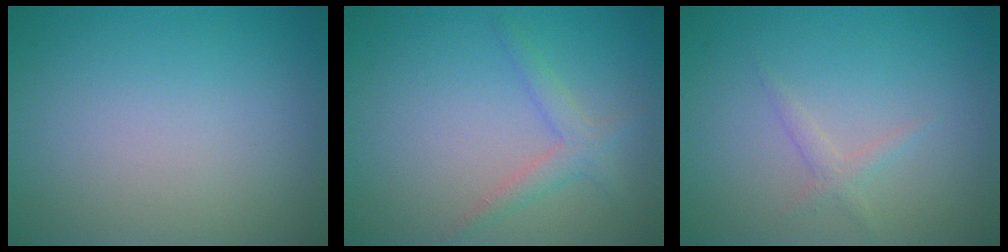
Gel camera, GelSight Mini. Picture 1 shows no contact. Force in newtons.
{"total": 2.0, "press": 2.0, "slide": 0.2}
{"total": 1.2, "press": 1.2, "slide": 0.1}